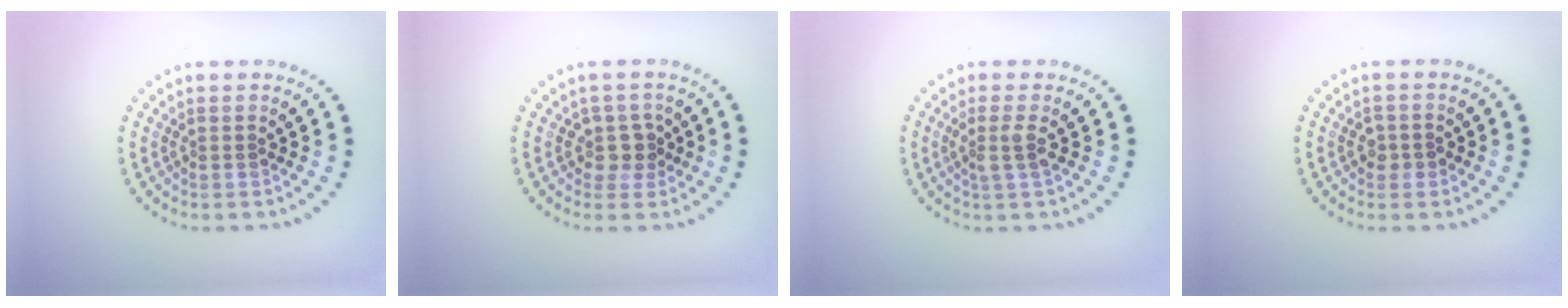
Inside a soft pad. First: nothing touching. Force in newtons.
{"total": 2.2, "press": 1.7, "slide": 1.3}
{"total": 1.9, "press": 1.3, "slide": 1.3}
{"total": 1.4, "press": 1.3, "slide": 0.4}